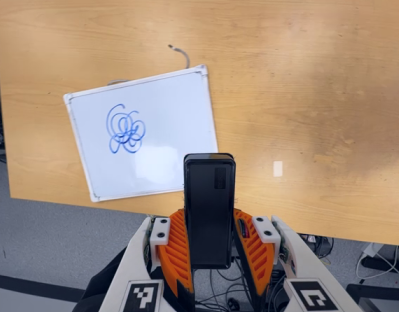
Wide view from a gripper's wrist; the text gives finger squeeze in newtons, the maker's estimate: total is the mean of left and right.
{"total": 4.4, "left": 3.1, "right": 5.7}